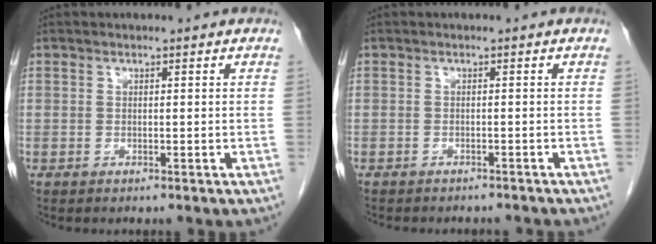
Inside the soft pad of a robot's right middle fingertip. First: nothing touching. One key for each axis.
{"total": 6.2, "fx": -5.6, "fy": 1.9, "fz": 1.9, "tx": -0.022, "ty": 0.001, "tz": -0.066}